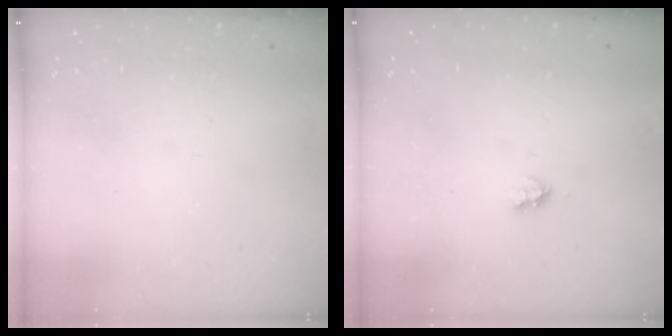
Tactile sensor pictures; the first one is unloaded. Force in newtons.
{"total": 1.9, "press": 1.8, "slide": 0.4}